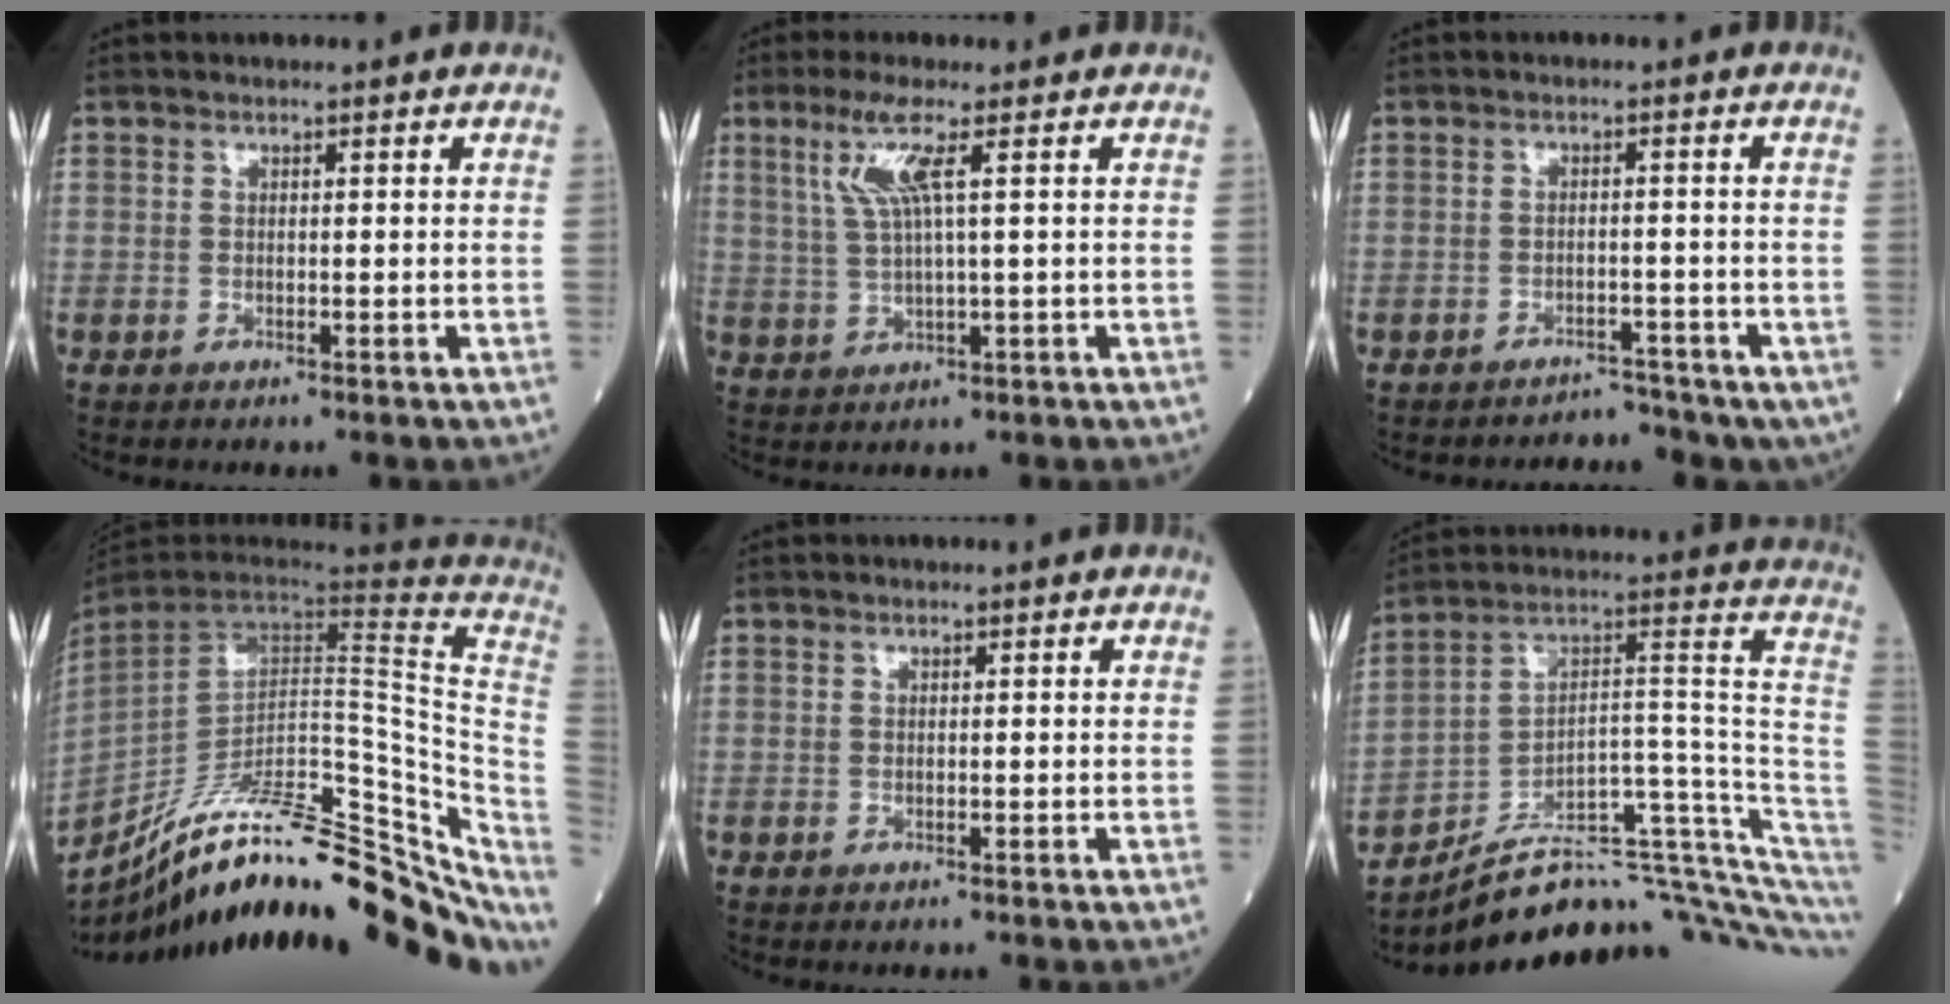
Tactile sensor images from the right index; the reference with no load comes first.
{"total": 5.6, "force": [2.3, -0.3, 5.1], "torque": [-0.111, 0.004, 0.051]}
{"total": 5.1, "force": [-4.5, 2.5, 0.0], "torque": [0.009, 0.020, -0.052]}
{"total": 32.8, "force": [-23.2, 10.0, 20.9], "torque": [-0.275, -0.015, -0.331]}
{"total": 0.0}
{"total": 19.8, "force": [-16.0, 2.0, 11.5], "torque": [-0.100, 0.081, -0.233]}